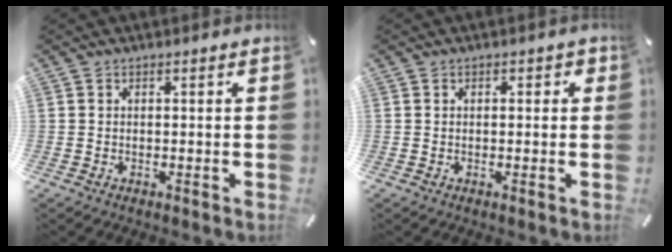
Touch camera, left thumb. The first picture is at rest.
{"total": 0.9, "force": [0.0, 0.7, 0.5], "torque": [-0.010, 0.006, -0.002]}